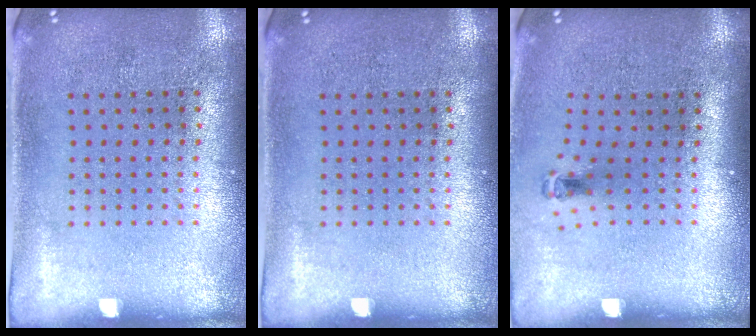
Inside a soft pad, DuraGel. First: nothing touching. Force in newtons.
{"total": 0.0}
{"total": 0.6, "press": 0.3, "slide": 0.5}